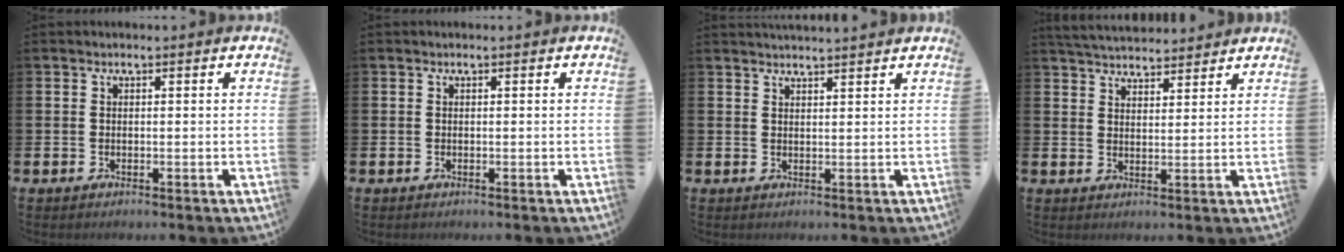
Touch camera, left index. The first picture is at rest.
{"total": 0.0}
{"total": 2.2, "force": [2.2, -0.2, 0.0], "torque": [-0.002, -0.011, 0.041]}
{"total": 4.6, "force": [4.5, 0.9, 0.2], "torque": [-0.014, -0.022, 0.082]}